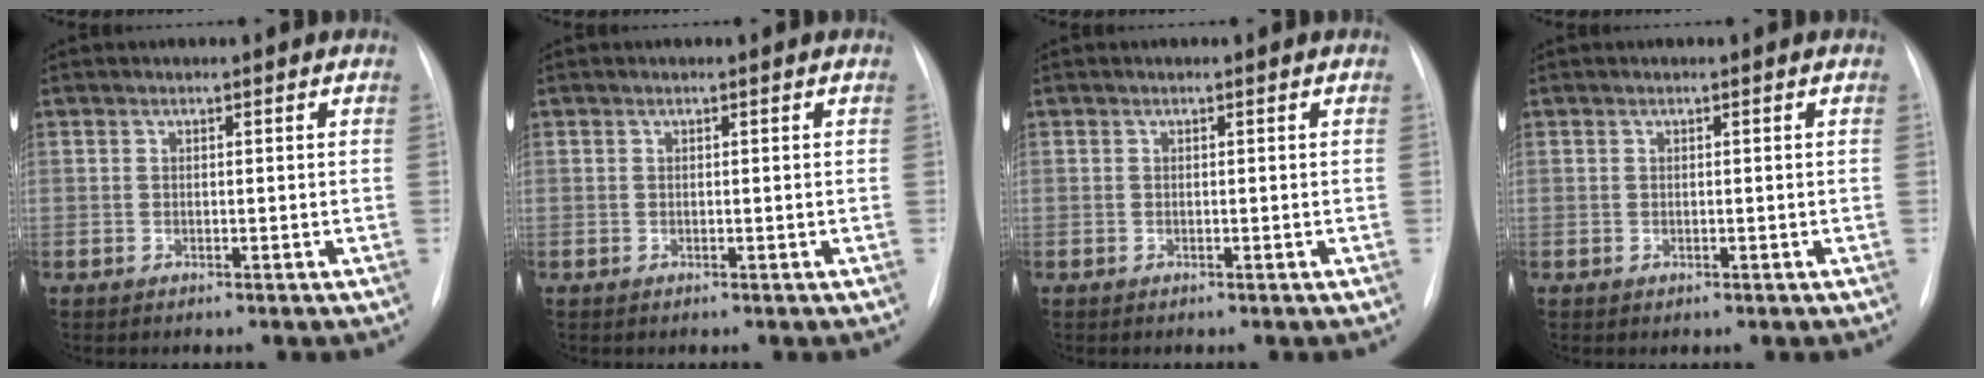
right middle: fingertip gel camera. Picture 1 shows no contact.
{"total": 0.0}
{"total": 0.0}
{"total": 0.0}